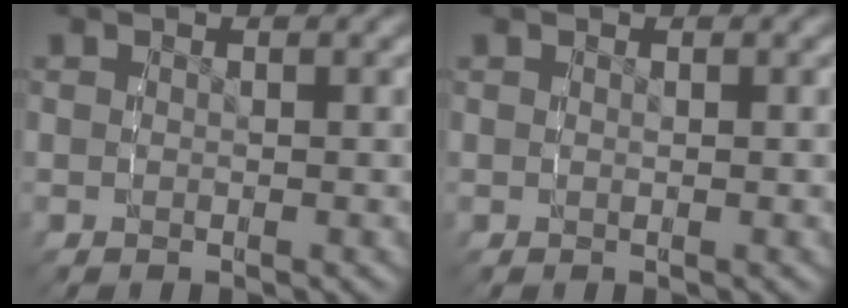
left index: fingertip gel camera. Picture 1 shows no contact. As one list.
[{"total": 0.0}]